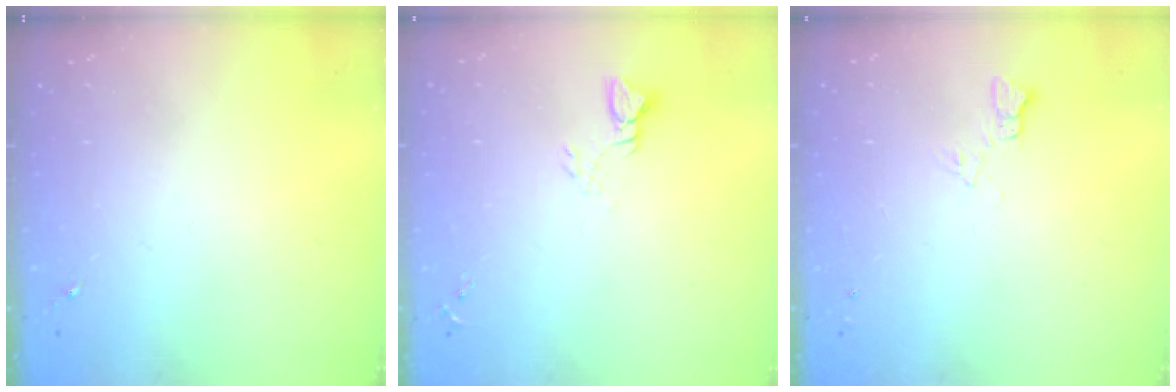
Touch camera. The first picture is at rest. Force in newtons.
{"total": 2.8, "press": 2.8, "slide": 0.2}
{"total": 5.3, "press": 5.3, "slide": 0.4}